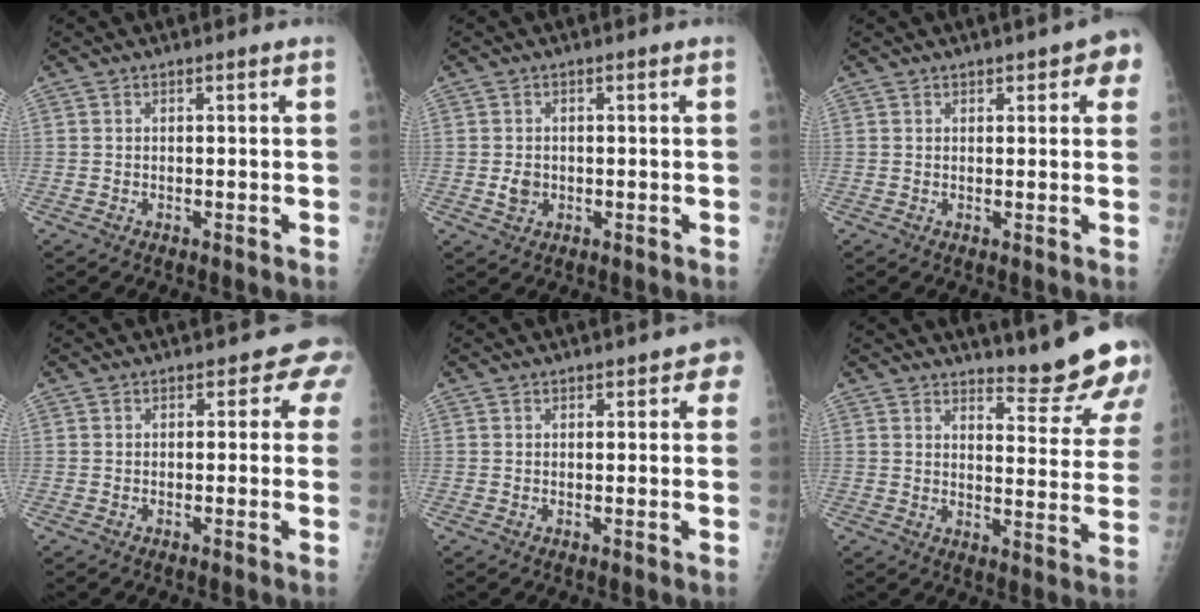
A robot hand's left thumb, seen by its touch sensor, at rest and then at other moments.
{"total": 2.4, "force": [-0.4, 2.1, 1.2], "torque": [-0.010, 0.003, -0.004]}
{"total": 5.1, "force": [2.4, 2.1, 3.9], "torque": [-0.018, -0.001, 0.020]}
{"total": 2.5, "force": [1.1, 1.9, 1.2], "torque": [0.016, 0.000, -0.009]}
{"total": 2.3, "force": [1.2, 1.5, 1.4], "torque": [0.013, 0.002, 0.009]}
{"total": 12.2, "force": [11.0, 1.8, 4.9], "torque": [-0.039, -0.107, 0.133]}